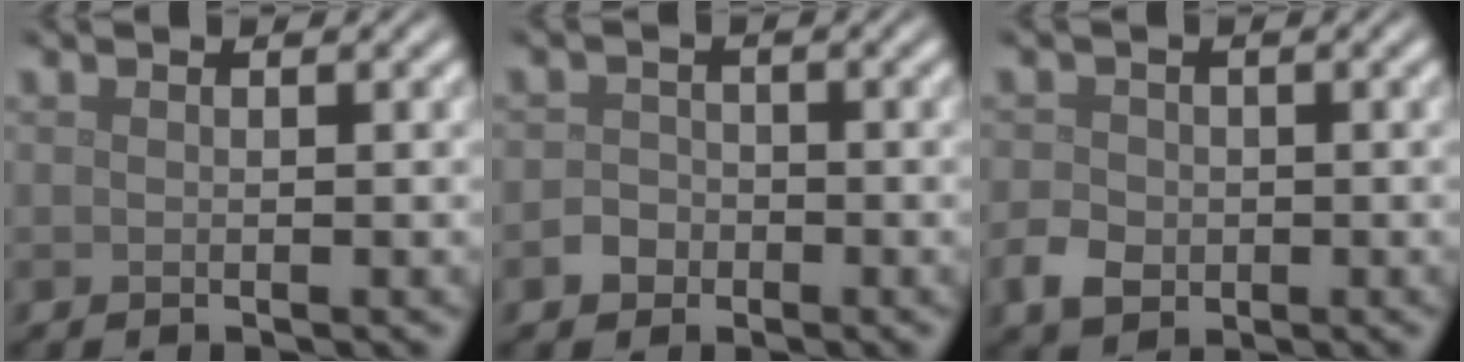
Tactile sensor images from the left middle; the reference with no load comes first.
{"total": 1.7, "force": [-0.8, 1.4, 0.5], "torque": [-0.002, 0.003, -0.018]}
{"total": 2.7, "force": [-0.9, 2.2, 1.3], "torque": [-0.022, 0.000, -0.019]}